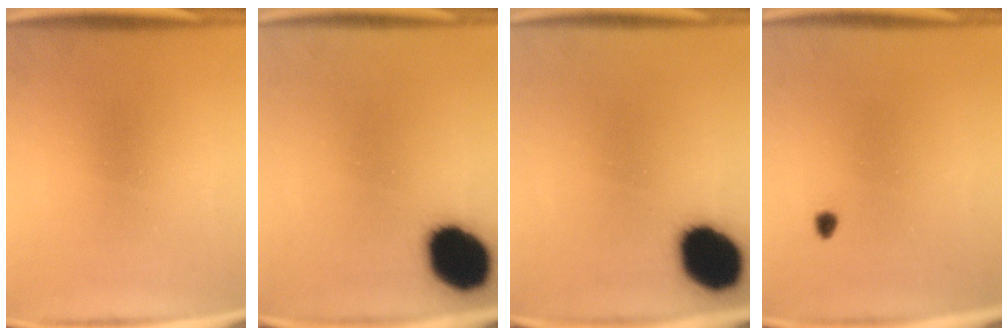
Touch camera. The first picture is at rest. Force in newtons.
{"total": 15.2}
{"total": 15.2}
{"total": 1.0}